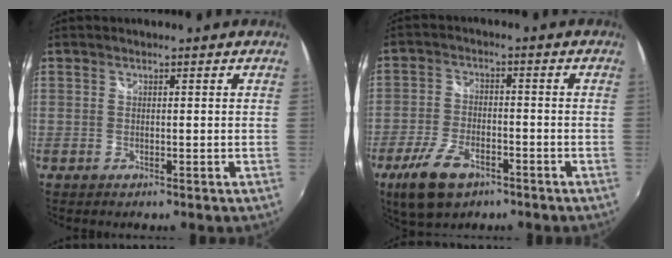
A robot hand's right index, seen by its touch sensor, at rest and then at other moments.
{"total": 10.1, "force": [-6.2, 4.9, 6.3], "torque": [-0.154, -0.016, -0.114]}